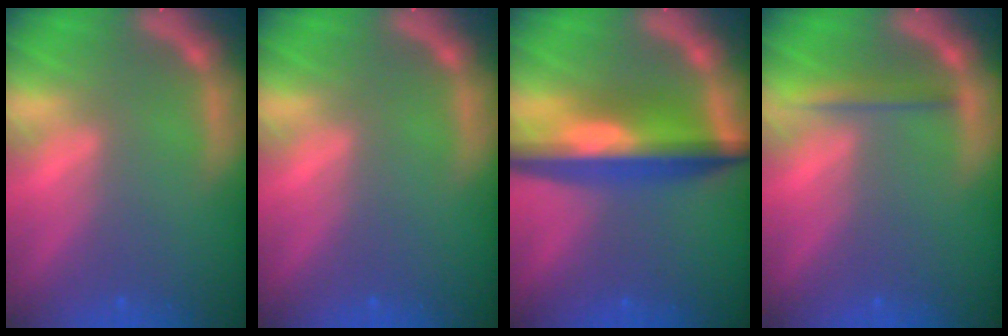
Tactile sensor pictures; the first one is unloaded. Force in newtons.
{"total": 0.0}
{"total": 8.6}
{"total": 2.0}